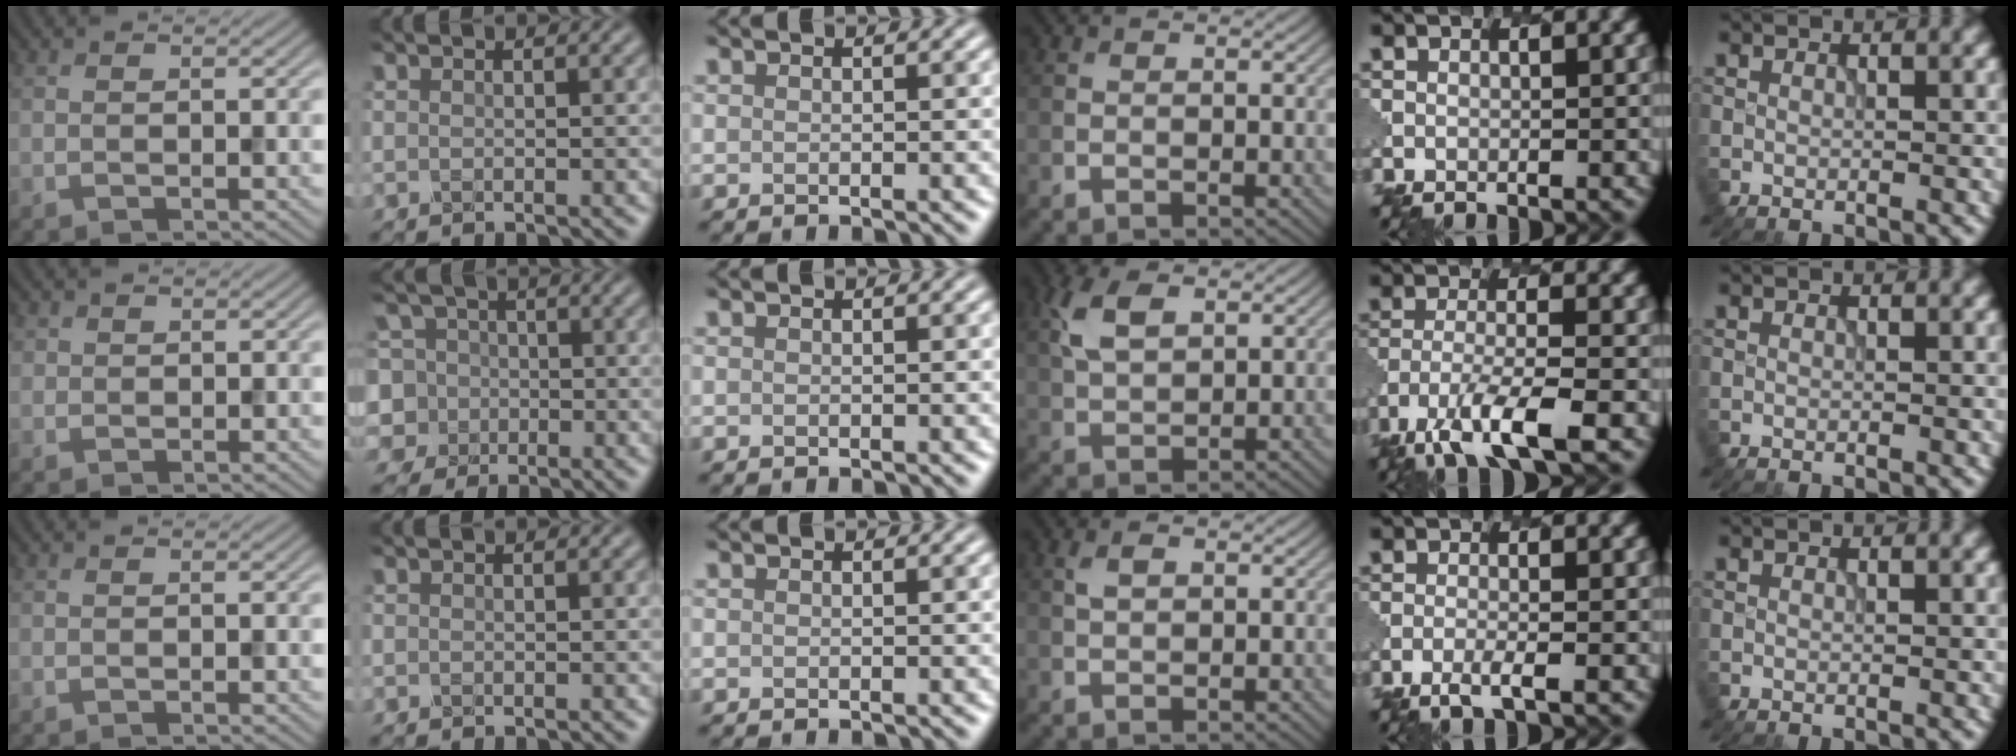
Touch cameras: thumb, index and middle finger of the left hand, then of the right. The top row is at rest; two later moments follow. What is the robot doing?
{"motion": "extract", "object": "pen bag"}